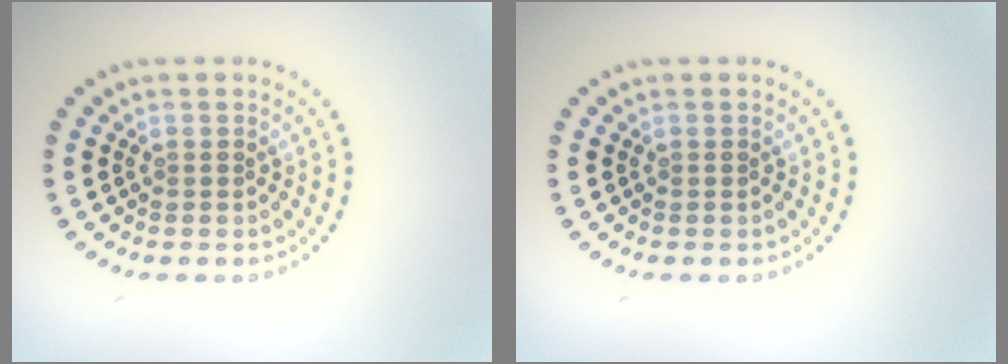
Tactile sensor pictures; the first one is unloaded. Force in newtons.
{"total": 0.0}